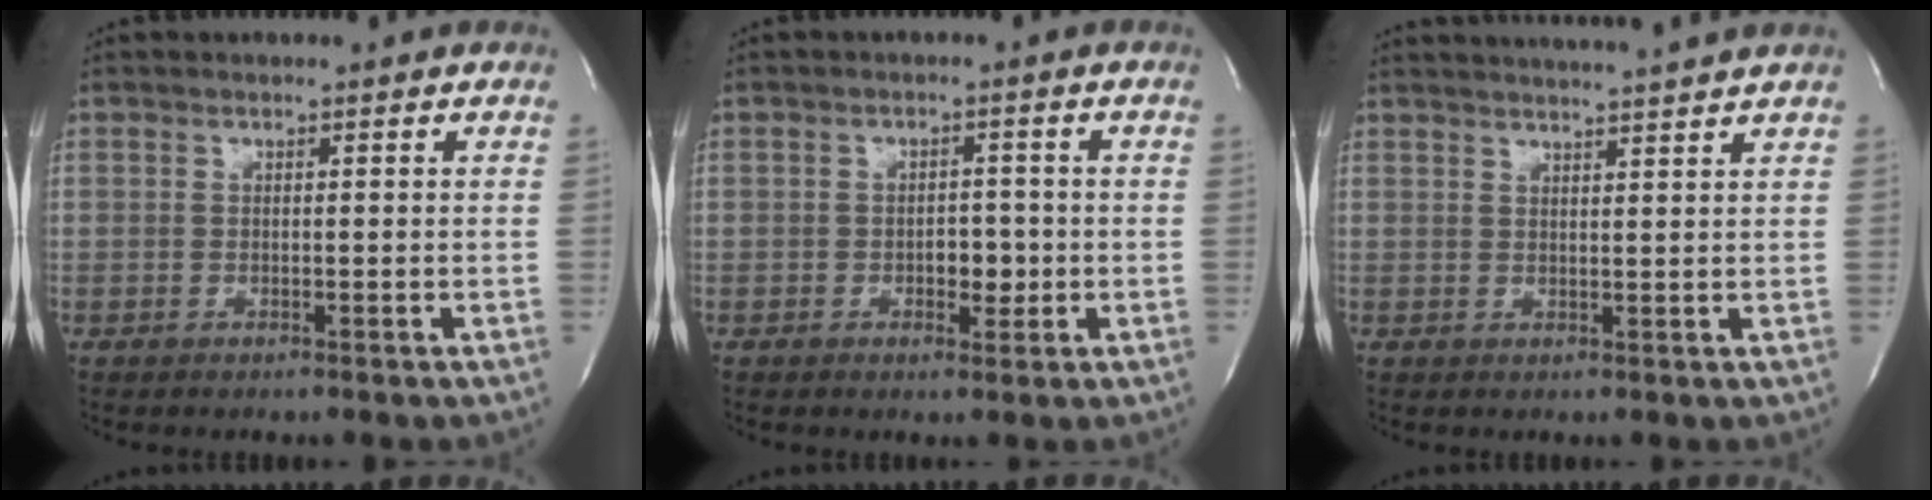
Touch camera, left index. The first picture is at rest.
{"total": 3.0, "force": [-0.7, 1.7, 2.3], "torque": [-0.029, 0.003, -0.006]}
{"total": 9.7, "force": [9.0, -1.2, 3.3], "torque": [-0.052, 0.010, 0.115]}